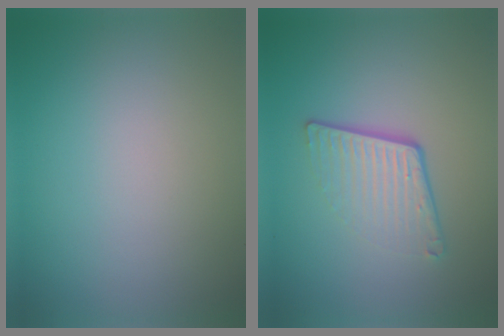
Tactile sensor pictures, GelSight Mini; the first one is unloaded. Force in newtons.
{"total": 4.1, "press": 2.6, "slide": 3.1}